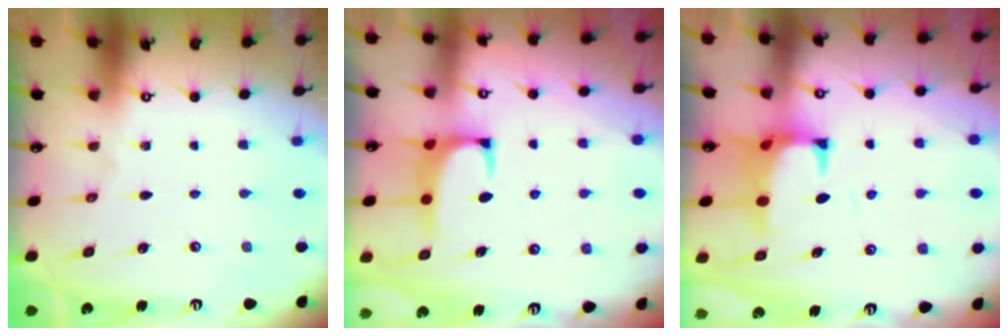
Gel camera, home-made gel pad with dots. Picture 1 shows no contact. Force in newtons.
{"total": 1.2, "press": 1.1, "slide": 0.5}
{"total": 1.4, "press": 0.9, "slide": 1.0}